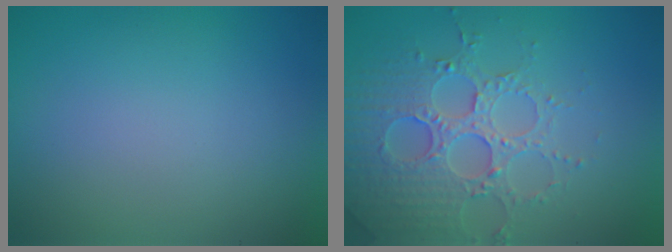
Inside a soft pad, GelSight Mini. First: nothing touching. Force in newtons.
{"total": 4.9, "press": 4.7, "slide": 1.4}